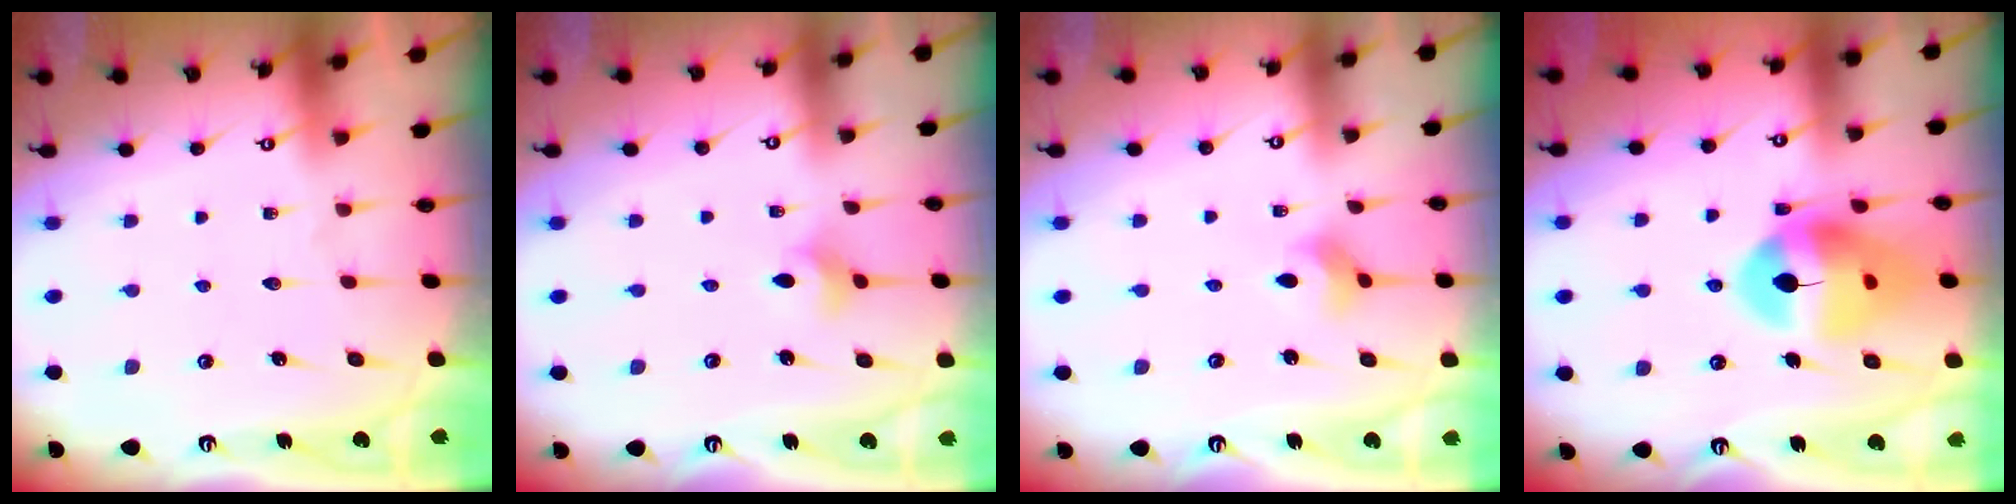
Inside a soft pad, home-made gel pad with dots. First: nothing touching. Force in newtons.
{"total": 3.9, "press": 3.7, "slide": 1.0}
{"total": 3.6, "press": 3.6, "slide": 0.6}
{"total": 16.3, "press": 16.2, "slide": 2.2}